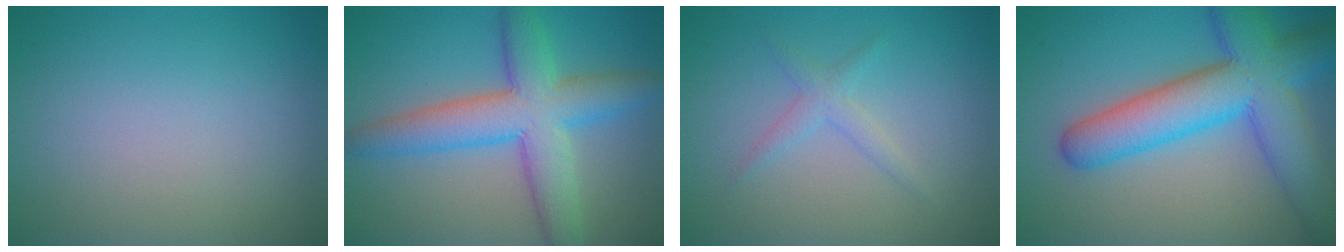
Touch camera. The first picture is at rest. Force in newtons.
{"total": 7.7, "press": 7.7, "slide": 0.4}
{"total": 1.6, "press": 1.6, "slide": 0.1}
{"total": 10.1, "press": 10.0, "slide": 0.5}